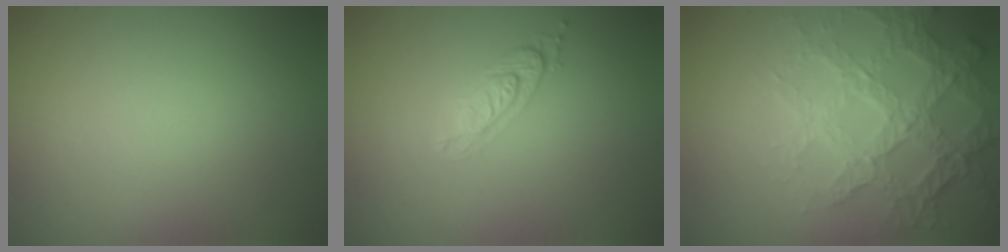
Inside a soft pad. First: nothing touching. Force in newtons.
{"total": 2.1, "press": 2.0, "slide": 0.7}
{"total": 7.2, "press": 5.2, "slide": 4.9}